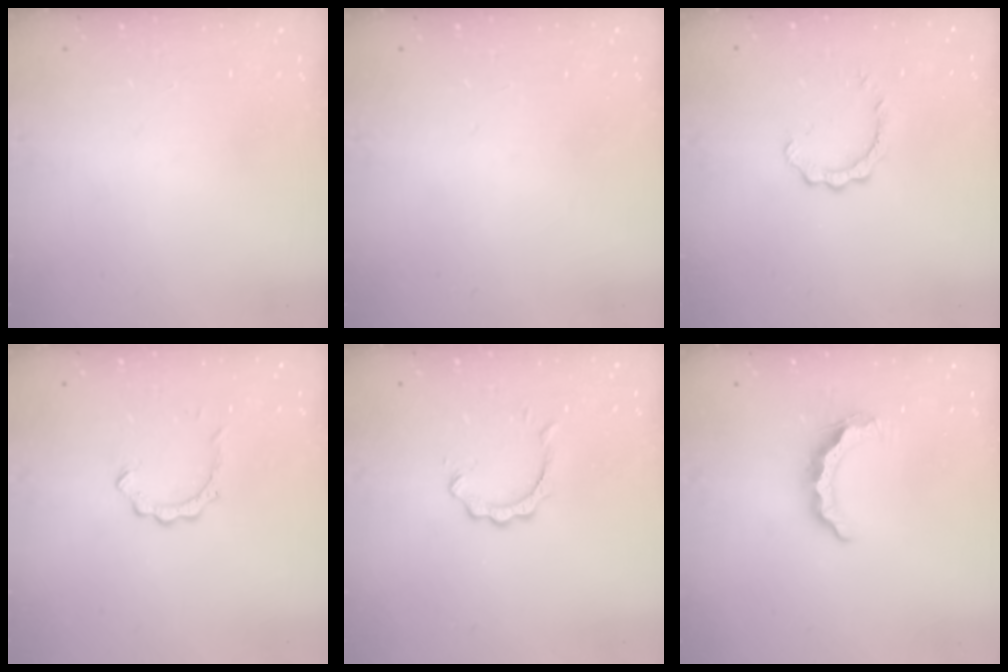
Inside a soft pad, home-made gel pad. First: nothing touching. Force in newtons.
{"total": 0.0}
{"total": 2.6, "press": 2.6, "slide": 0.2}
{"total": 2.1, "press": 2.1, "slide": 0.2}
{"total": 2.1, "press": 2.1, "slide": 0.2}
{"total": 7.2, "press": 7.2, "slide": 0.3}